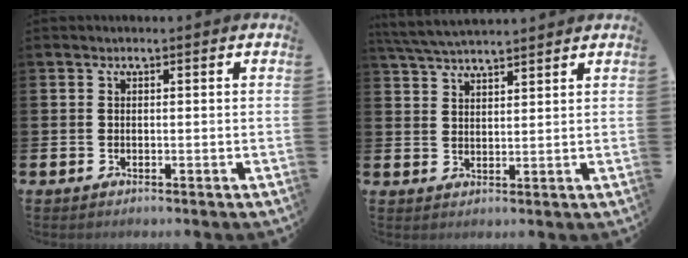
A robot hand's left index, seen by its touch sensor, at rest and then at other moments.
{"total": 4.7, "force": [4.5, 0.3, 1.1], "torque": [-0.035, -0.019, 0.083]}